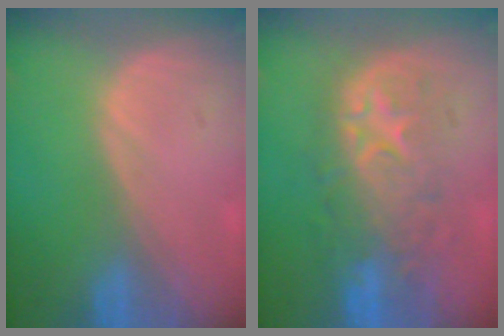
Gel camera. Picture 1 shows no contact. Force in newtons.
{"total": 8.7, "press": 8.6, "slide": 1.7}